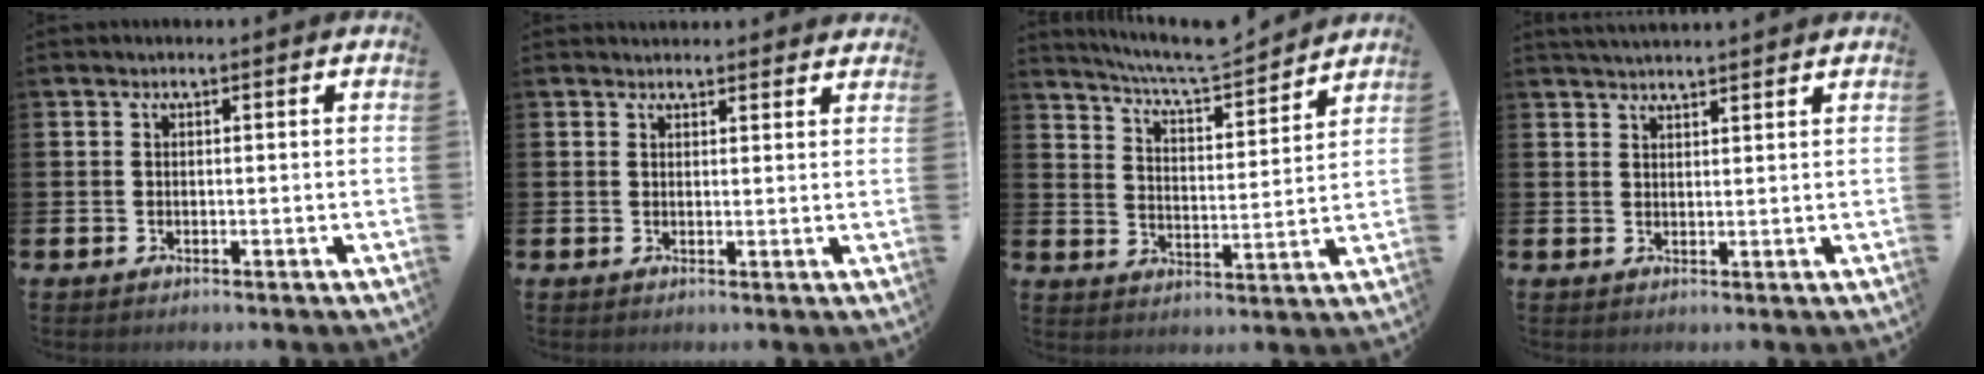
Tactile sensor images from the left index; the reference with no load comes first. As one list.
[{"total": 2.0, "force": [2.0, 0.4, -0.2], "torque": [0.014, -0.011, 0.034]}, {"total": 6.8, "force": [6.6, 0.4, 1.6], "torque": [-0.059, -0.051, 0.114]}, {"total": 2.8, "force": [2.8, -0.1, 0.1], "torque": [-0.002, -0.014, 0.049]}]